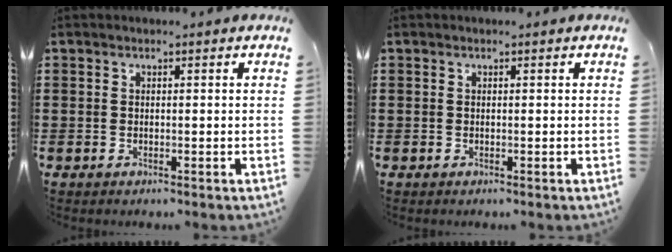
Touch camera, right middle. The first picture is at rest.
{"total": 0.0}